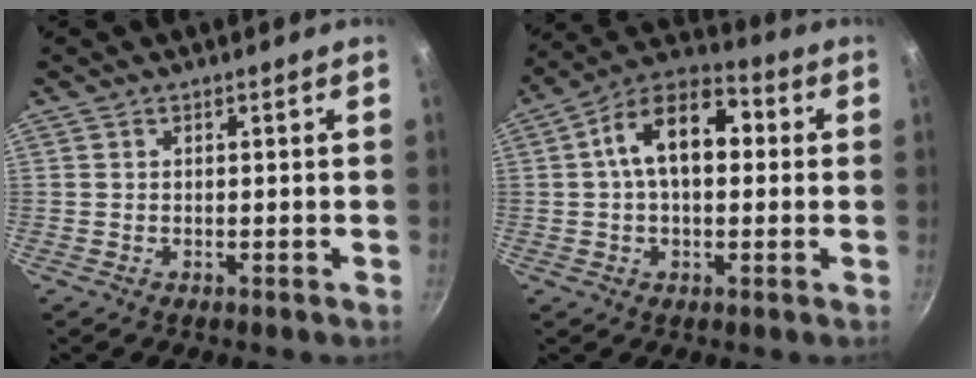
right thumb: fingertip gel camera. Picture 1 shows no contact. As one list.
[{"total": 14.0, "force": [2.0, 8.5, 11.0], "torque": [-0.143, 0.032, 0.013]}]